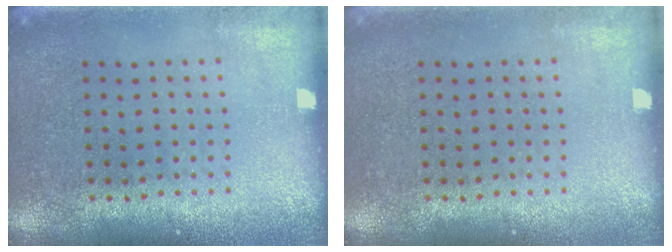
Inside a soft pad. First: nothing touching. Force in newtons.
{"total": 0.0}